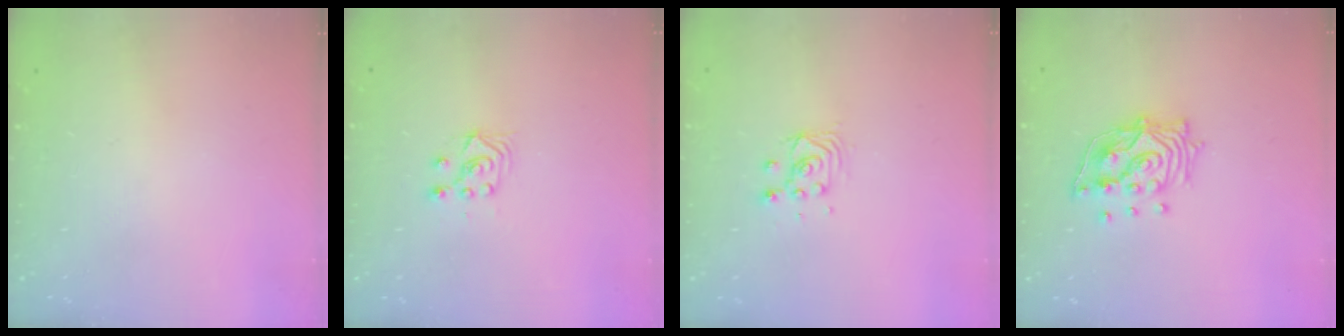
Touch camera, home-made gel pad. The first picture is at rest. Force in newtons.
{"total": 4.0, "press": 3.8, "slide": 1.1}
{"total": 3.5, "press": 3.5, "slide": 0.2}
{"total": 13.2, "press": 13.2, "slide": 1.3}